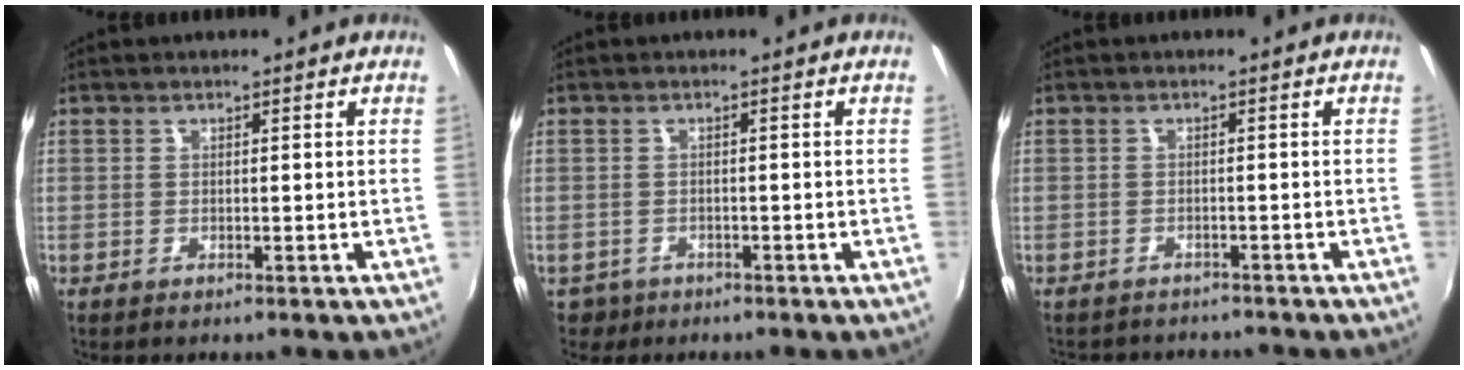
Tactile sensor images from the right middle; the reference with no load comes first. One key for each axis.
{"total": 2.8, "fx": -1.6, "fy": 2.2, "fz": 0.6, "tx": -0.019, "ty": -0.003, "tz": -0.023}
{"total": 4.4, "fx": -3.9, "fy": 2.0, "fz": 0.5, "tx": -0.020, "ty": 0.000, "tz": -0.059}